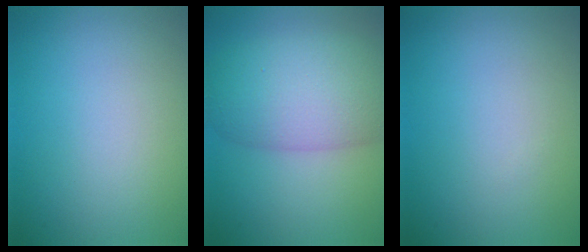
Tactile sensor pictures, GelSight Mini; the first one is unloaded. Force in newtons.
{"total": 8.3, "press": 8.3, "slide": 0.2}
{"total": 0.0}